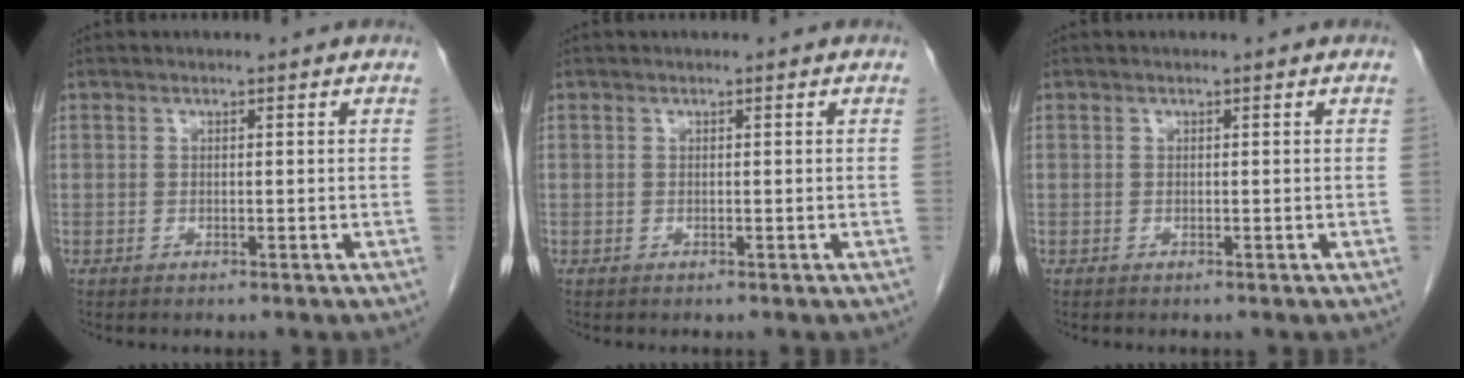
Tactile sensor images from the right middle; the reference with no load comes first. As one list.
[{"total": 0.0}, {"total": 0.0}]